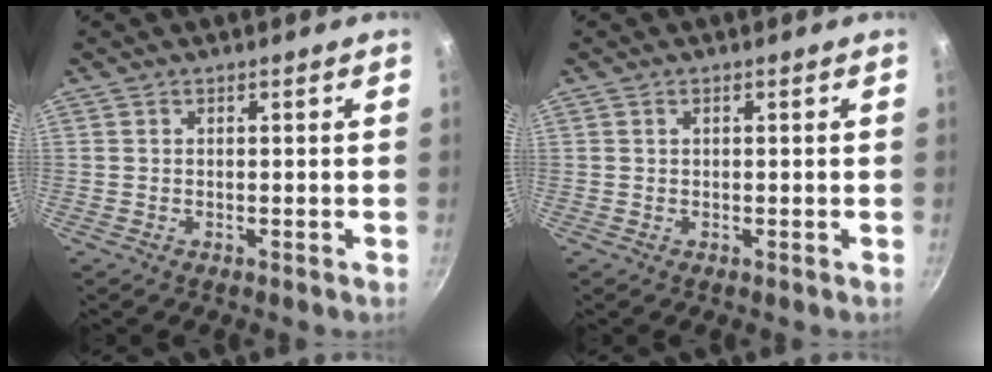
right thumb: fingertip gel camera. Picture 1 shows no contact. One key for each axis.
{"total": 0.5, "fx": 0.2, "fy": 0.3, "fz": 0.4, "tx": -0.005, "ty": 0.002, "tz": 0.004}